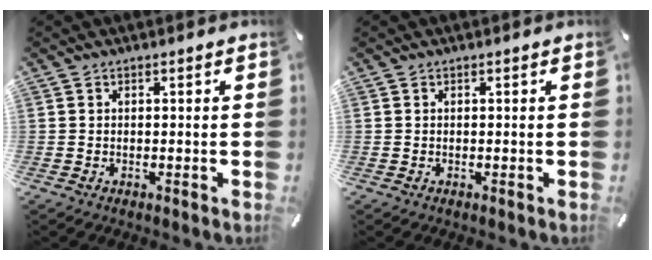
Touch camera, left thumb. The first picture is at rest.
{"total": 0.0}